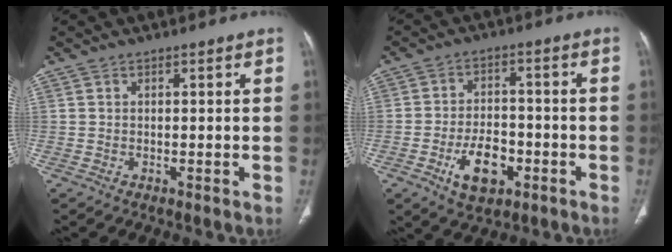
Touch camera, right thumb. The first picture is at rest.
{"total": 9.2, "force": [-3.9, 5.4, 6.4], "torque": [-0.090, 0.021, -0.059]}